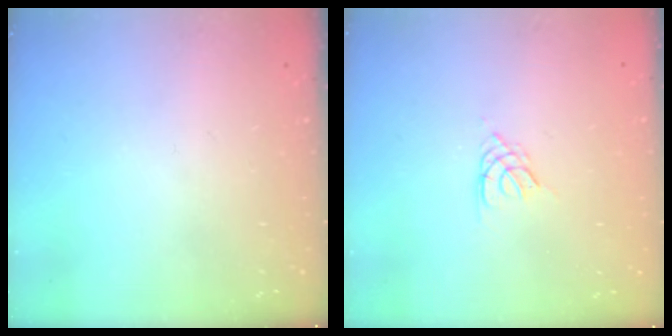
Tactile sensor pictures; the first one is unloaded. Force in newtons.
{"total": 2.1, "press": 2.1, "slide": 0.4}